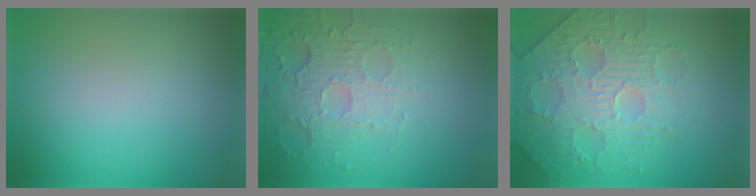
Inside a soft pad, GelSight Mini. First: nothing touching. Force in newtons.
{"total": 5.5, "press": 3.5, "slide": 4.3}
{"total": 4.4, "press": 4.4, "slide": 0.6}